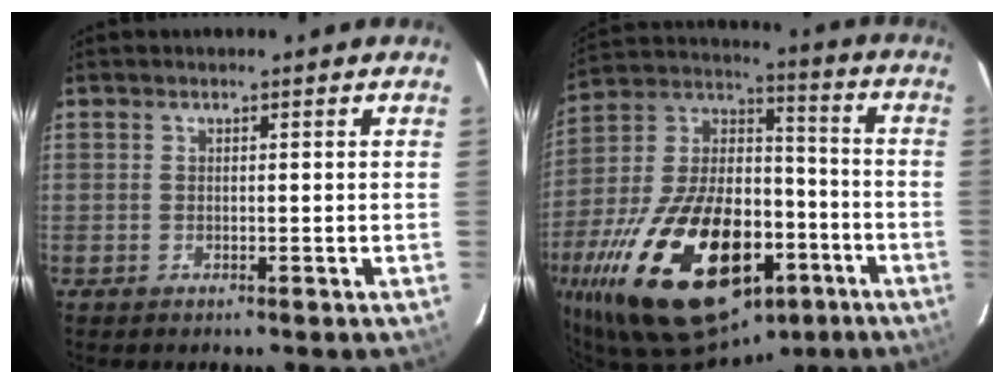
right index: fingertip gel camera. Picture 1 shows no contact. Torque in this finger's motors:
{"motor_torque": [2.14, 0.00, 1.06, 0.21]}